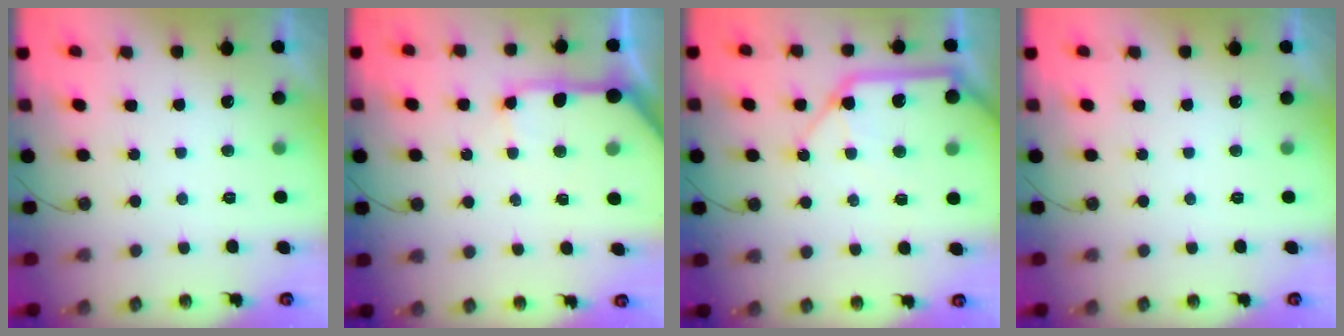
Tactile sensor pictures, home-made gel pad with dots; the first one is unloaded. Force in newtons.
{"total": 11.0, "press": 10.9, "slide": 1.5}
{"total": 13.5, "press": 13.4, "slide": 1.7}
{"total": 0.0}